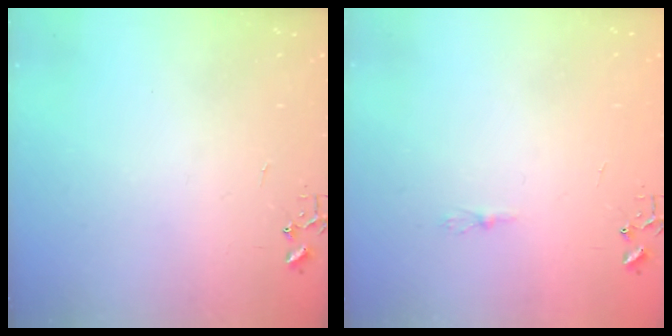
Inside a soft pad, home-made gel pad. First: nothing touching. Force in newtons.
{"total": 4.7, "press": 4.6, "slide": 0.6}